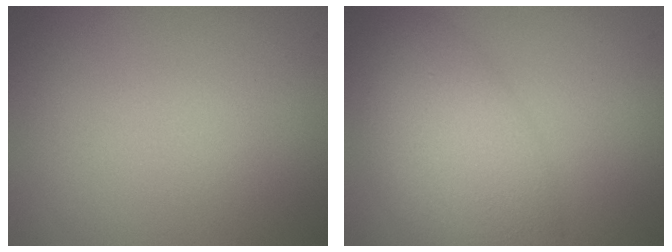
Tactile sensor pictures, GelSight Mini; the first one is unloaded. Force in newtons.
{"total": 6.0, "press": 6.0, "slide": 0.1}